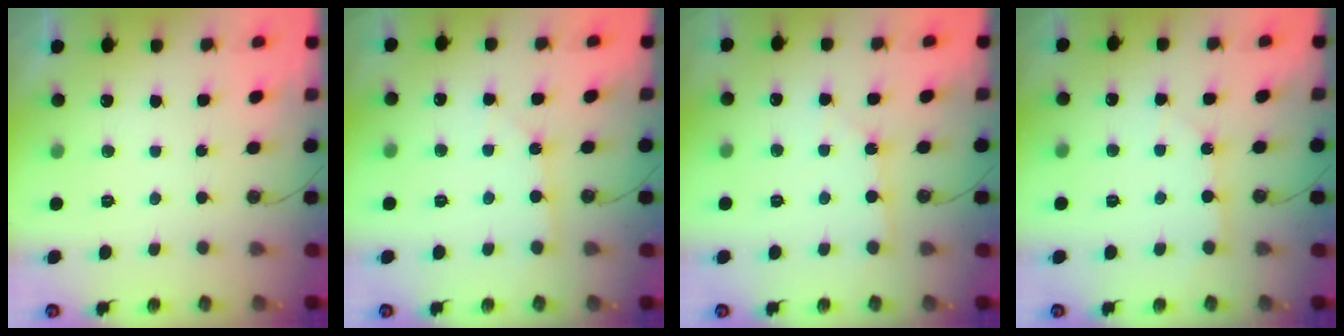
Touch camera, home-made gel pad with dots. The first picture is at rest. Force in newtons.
{"total": 3.3, "press": 3.3, "slide": 0.4}
{"total": 2.0, "press": 2.0, "slide": 0.3}
{"total": 4.7, "press": 4.7, "slide": 0.5}